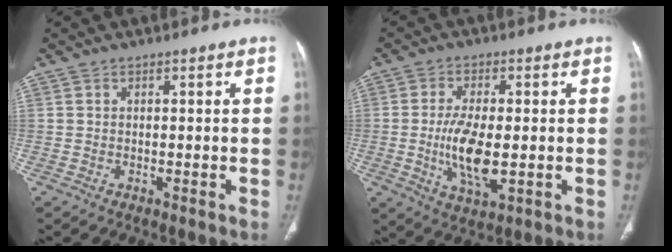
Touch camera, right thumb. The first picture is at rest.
{"total": 9.9, "force": [-1.1, 4.0, 9.0], "torque": [-0.173, -0.012, -0.016]}